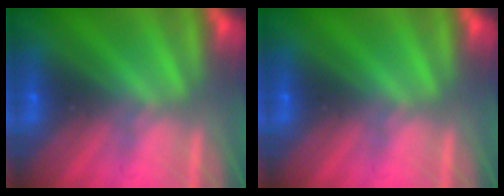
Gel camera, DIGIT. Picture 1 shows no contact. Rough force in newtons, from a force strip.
{"total": 0.0}